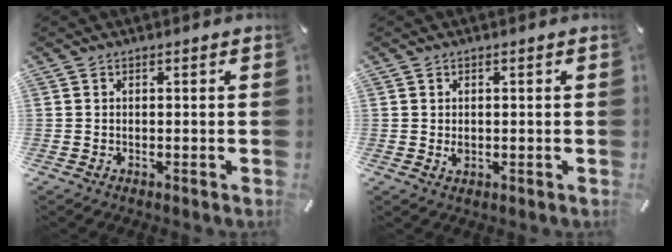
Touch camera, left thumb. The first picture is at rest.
{"total": 1.4, "force": [0.1, 1.1, 0.9], "torque": [-0.010, 0.000, -0.001]}